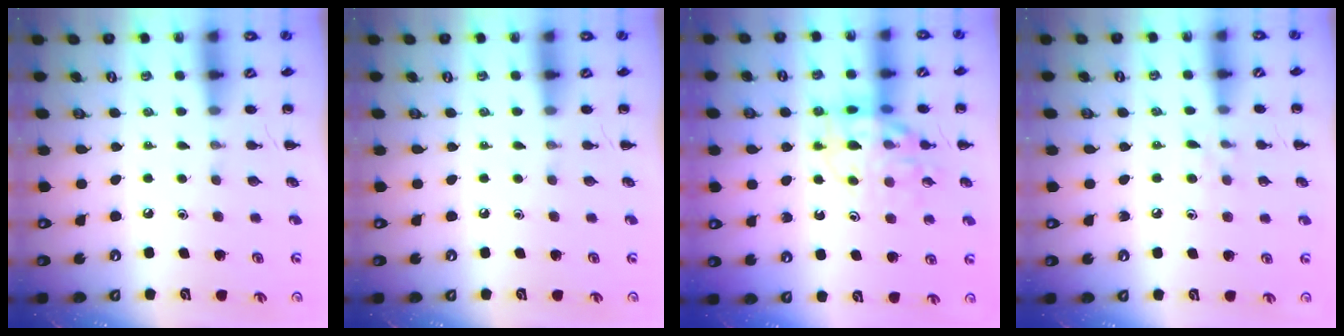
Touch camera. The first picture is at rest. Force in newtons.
{"total": 0.0}
{"total": 12.7, "press": 12.5, "slide": 2.3}
{"total": 5.3, "press": 4.9, "slide": 2.0}